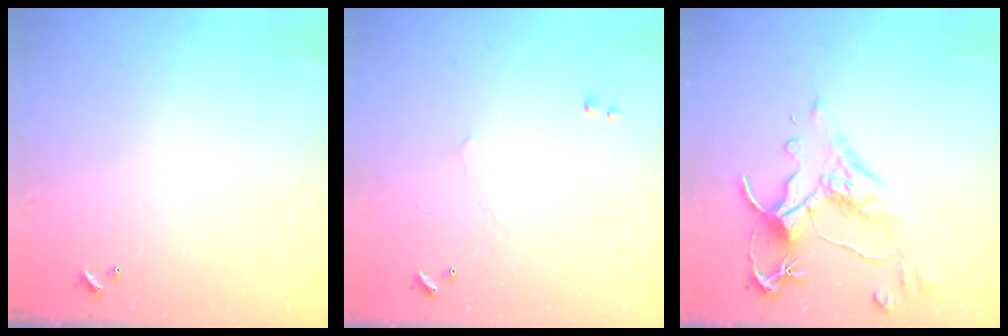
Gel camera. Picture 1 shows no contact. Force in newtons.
{"total": 0.7, "press": 0.1, "slide": 0.7}
{"total": 3.3, "press": 3.0, "slide": 1.4}